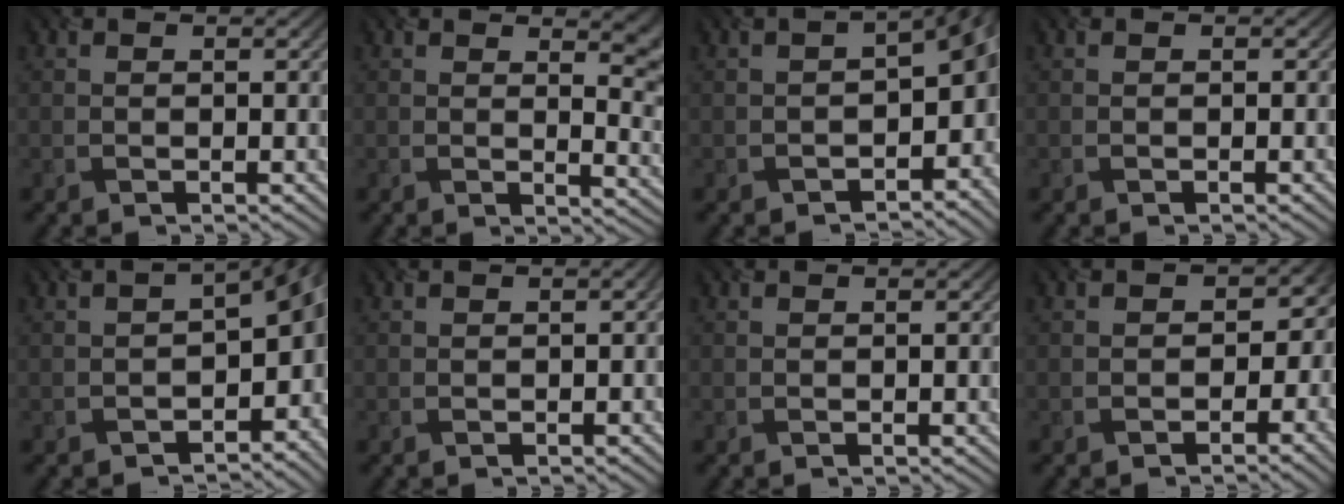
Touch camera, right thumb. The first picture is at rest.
{"total": 7.8, "force": [2.8, 3.5, 6.4], "torque": [-0.054, 0.002, 0.043]}
{"total": 7.9, "force": [-3.4, 4.6, 5.5], "torque": [-0.062, -0.030, -0.046]}
{"total": 0.6, "force": [-0.4, 0.3, -0.4], "torque": [0.007, -0.005, -0.003]}
{"total": 9.8, "force": [-3.8, 5.5, 7.1], "torque": [-0.084, -0.036, -0.040]}
{"total": 1.0, "force": [-0.4, 0.7, 0.6], "torque": [-0.012, -0.007, -0.001]}
{"total": 0.9, "force": [-0.2, 0.2, 0.9], "torque": [-0.011, 0.000, -0.003]}
{"total": 3.5, "force": [-1.7, 2.9, 0.8], "torque": [0.005, -0.011, -0.024]}